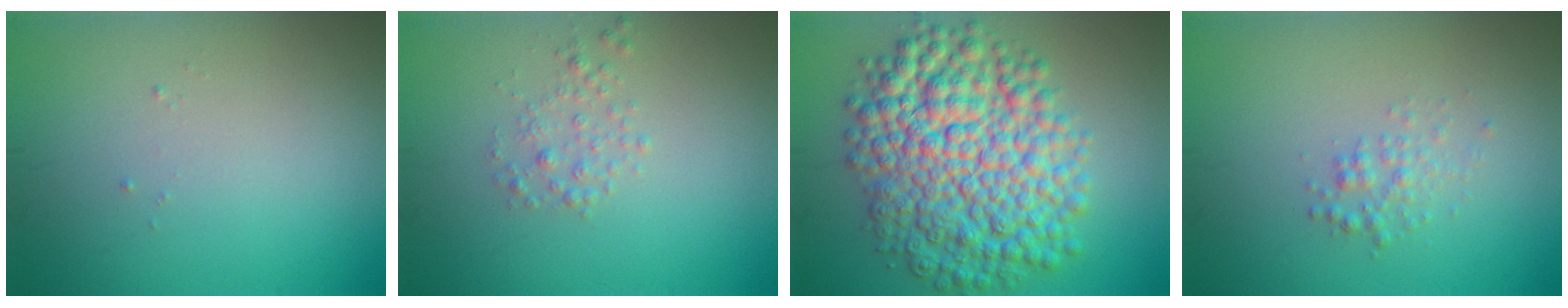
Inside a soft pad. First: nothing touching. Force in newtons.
{"total": 1.4, "press": 1.4, "slide": 0.0}
{"total": 11.3, "press": 11.3, "slide": 0.1}
{"total": 1.5, "press": 1.5, "slide": 0.0}